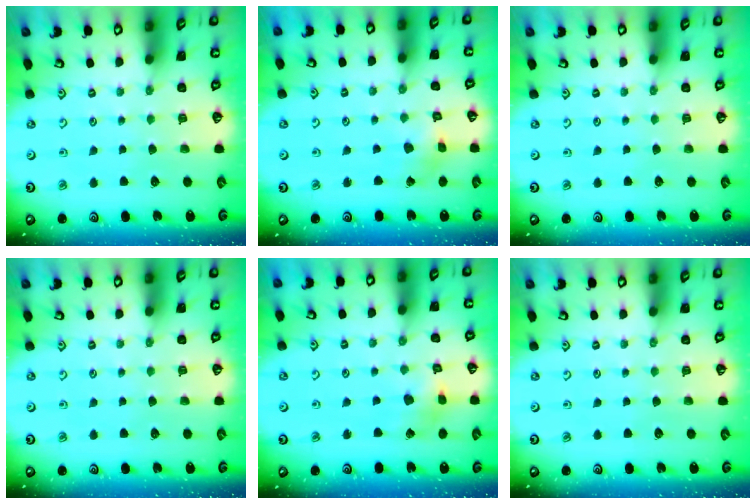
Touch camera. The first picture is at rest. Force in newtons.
{"total": 2.4, "press": 2.4, "slide": 0.5}
{"total": 0.0}
{"total": 0.0}
{"total": 5.7, "press": 5.7, "slide": 0.6}
{"total": 0.0}